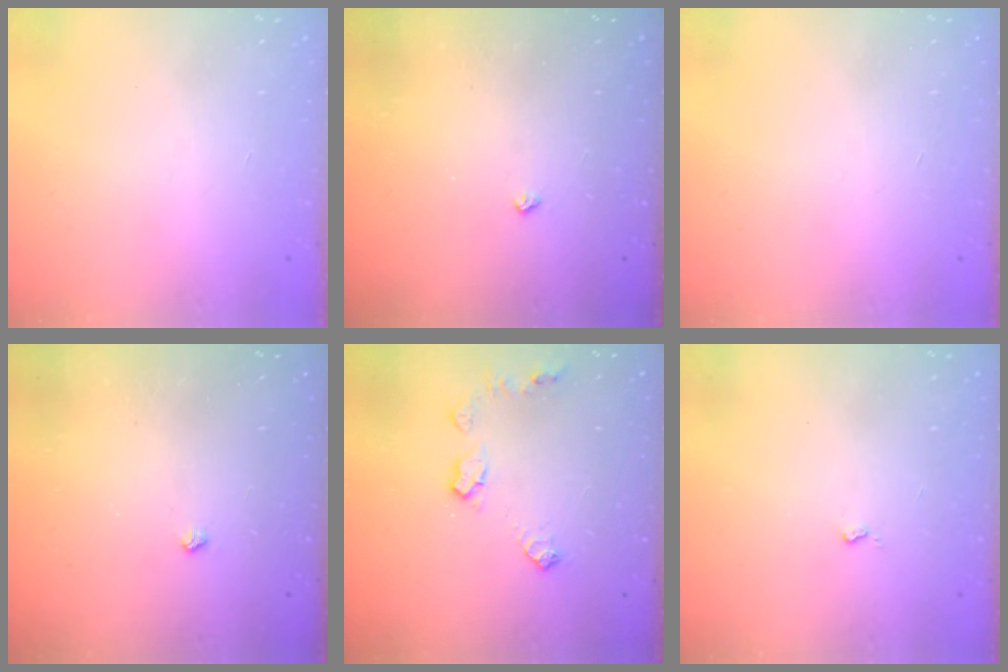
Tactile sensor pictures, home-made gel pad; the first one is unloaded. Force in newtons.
{"total": 2.2, "press": 2.1, "slide": 0.4}
{"total": 0.0}
{"total": 2.6, "press": 2.5, "slide": 0.5}
{"total": 8.3, "press": 8.3, "slide": 0.2}
{"total": 2.6, "press": 2.6, "slide": 0.4}